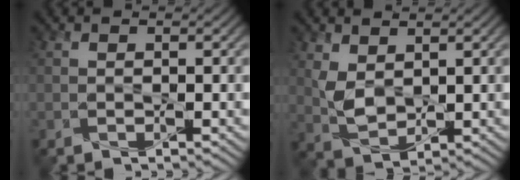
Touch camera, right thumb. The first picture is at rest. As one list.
[{"total": 4.1, "force": [1.7, 2.5, 2.8], "torque": [-0.075, -0.007, 0.036]}]